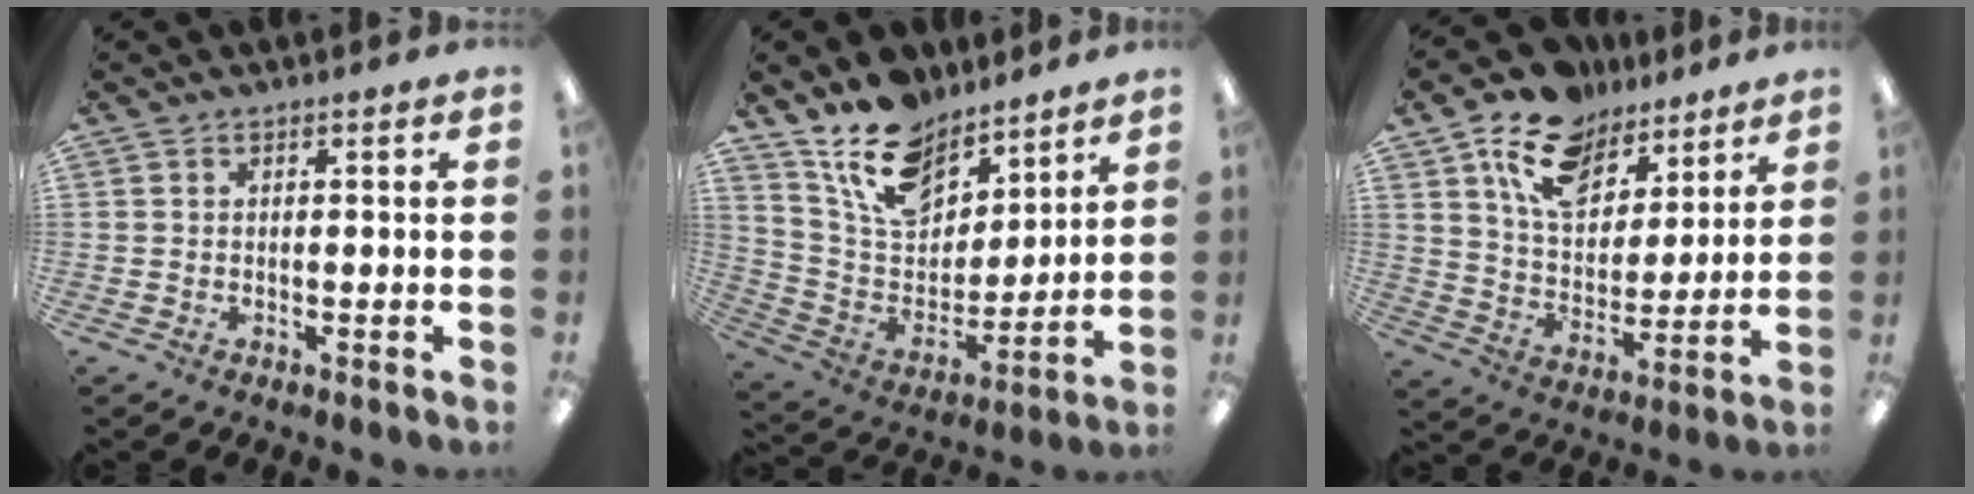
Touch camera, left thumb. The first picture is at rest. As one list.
[{"total": 15.8, "force": [12.1, 8.0, 6.1], "torque": [-0.130, -0.070, 0.228]}, {"total": 15.9, "force": [10.4, 9.5, 7.3], "torque": [-0.133, -0.045, 0.193]}]